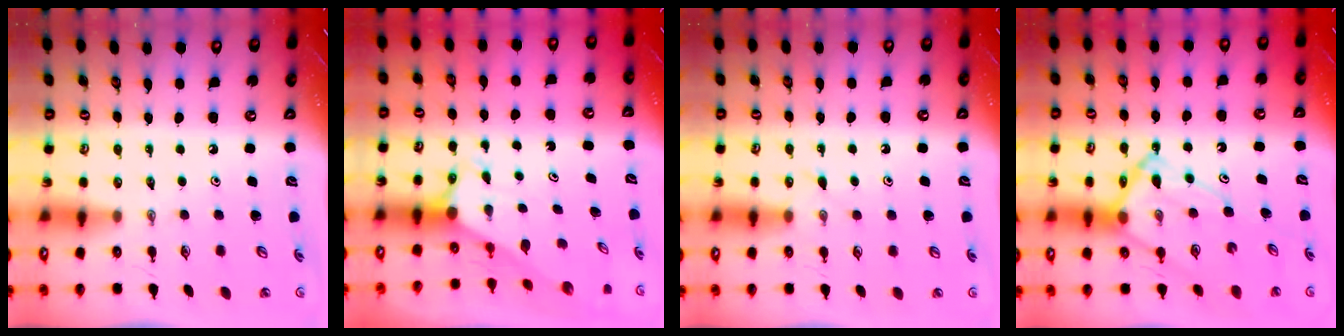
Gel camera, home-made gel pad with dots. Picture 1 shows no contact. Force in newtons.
{"total": 2.7, "press": 2.7, "slide": 0.0}
{"total": 4.6, "press": 4.6, "slide": 0.5}
{"total": 15.6, "press": 15.6, "slide": 1.5}